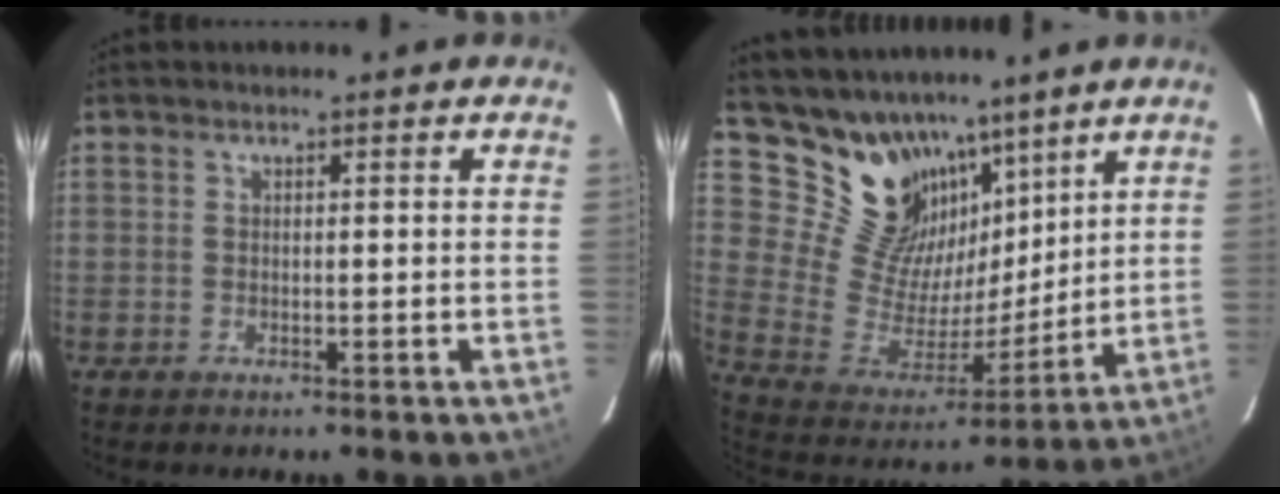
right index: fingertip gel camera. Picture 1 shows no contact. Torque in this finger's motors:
{"motor_torque": [-0.09, 0.64, 0.07, -0.02]}